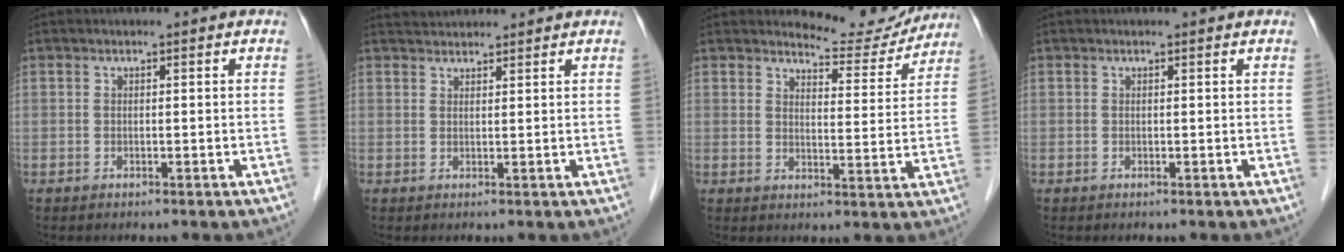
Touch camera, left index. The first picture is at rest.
{"total": 4.2, "force": [4.0, 0.8, 0.7], "torque": [-0.014, 0.034, 0.065]}
{"total": 8.1, "force": [8.0, 1.6, 0.2], "torque": [0.001, -0.021, 0.098]}
{"total": 0.7, "force": [0.7, 0.1, 0.1], "torque": [-0.009, 0.004, 0.008]}